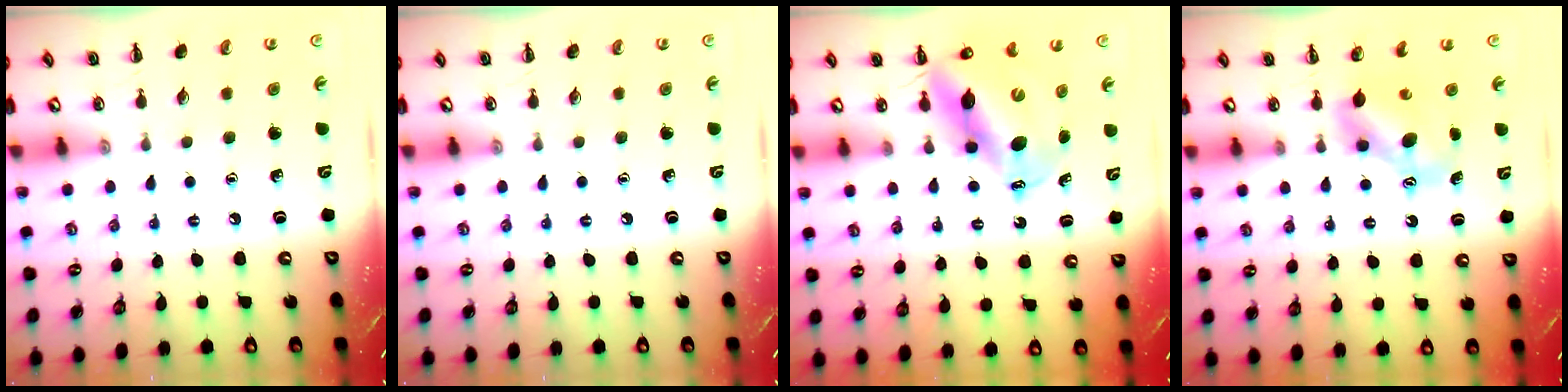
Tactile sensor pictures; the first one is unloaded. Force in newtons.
{"total": 0.0}
{"total": 13.0, "press": 12.5, "slide": 3.3}
{"total": 7.7, "press": 7.7, "slide": 0.6}